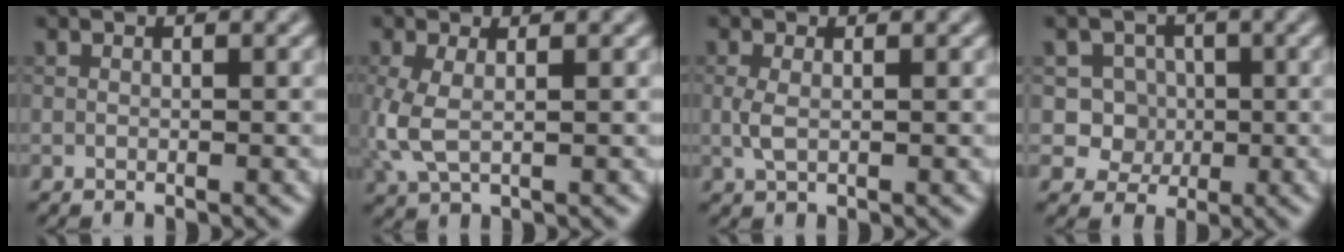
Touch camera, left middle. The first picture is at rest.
{"total": 3.2, "force": [0.0, 1.5, 2.8], "torque": [-0.081, -0.003, -0.001]}
{"total": 1.4, "force": [0.1, 0.6, 1.3], "torque": [-0.033, -0.001, 0.002]}
{"total": 3.7, "force": [0.0, 3.6, 1.2], "torque": [0.000, 0.008, -0.005]}